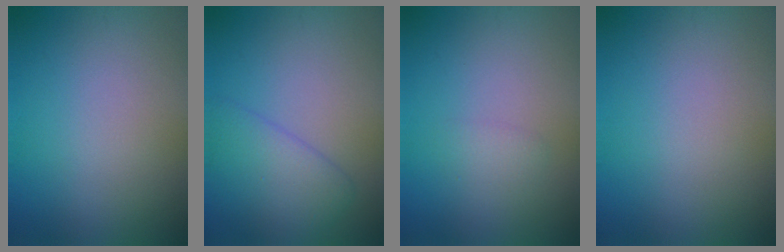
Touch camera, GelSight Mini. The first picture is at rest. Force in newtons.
{"total": 3.8, "press": 3.8, "slide": 0.2}
{"total": 1.0, "press": 1.0, "slide": 0.1}
{"total": 0.0}